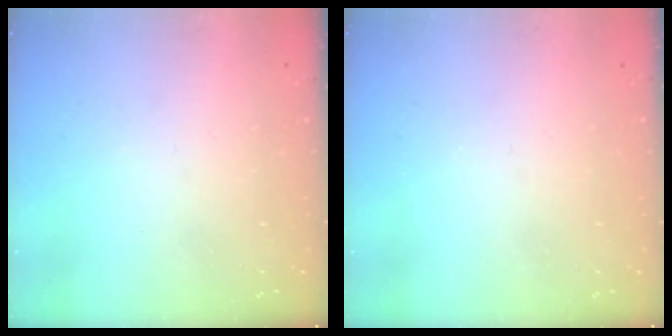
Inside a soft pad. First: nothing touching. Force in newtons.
{"total": 0.0}